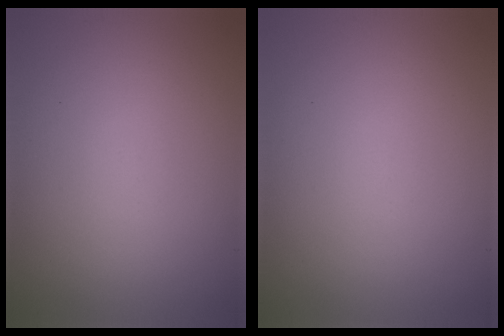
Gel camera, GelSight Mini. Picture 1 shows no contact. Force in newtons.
{"total": 0.0}